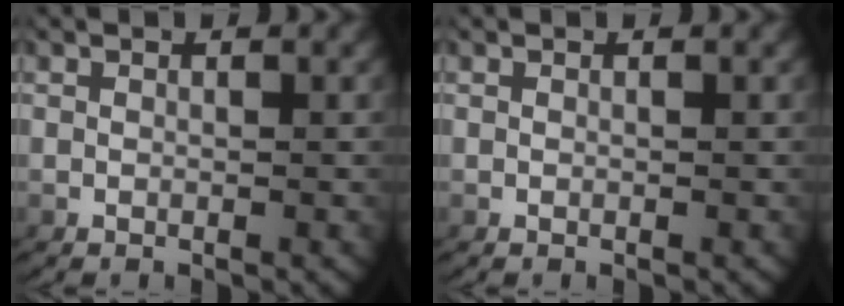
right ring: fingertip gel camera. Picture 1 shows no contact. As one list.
[{"total": 0.0}]